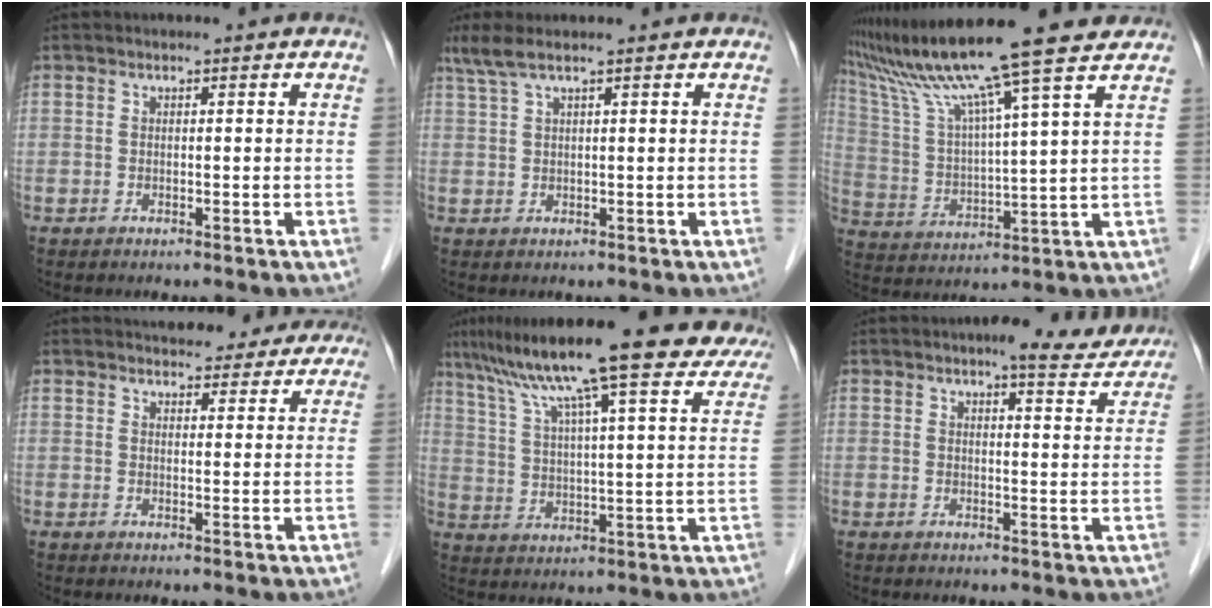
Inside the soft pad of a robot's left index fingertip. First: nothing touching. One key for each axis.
{"total": 4.3, "fx": 3.3, "fy": -0.3, "fz": 2.7, "tx": -0.065, "ty": 0.029, "tz": 0.069}
{"total": 16.6, "fx": 13.6, "fy": -1.9, "fz": 9.4, "tx": -0.173, "ty": 0.006, "tz": 0.222}
{"total": 15.1, "fx": 13.8, "fy": 4.8, "fz": 3.9, "tx": -0.028, "ty": 0.016, "tz": 0.159}
{"total": 26.9, "fx": 22.0, "fy": 2.9, "fz": 15.1, "tx": -0.246, "ty": 0.009, "tz": 0.297}
{"total": 8.4, "fx": 7.5, "fy": 1.7, "fz": 3.4, "tx": -0.036, "ty": -0.001, "tz": 0.075}